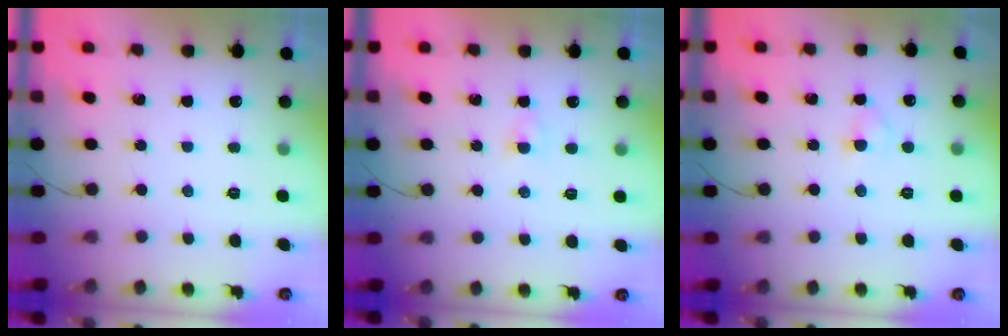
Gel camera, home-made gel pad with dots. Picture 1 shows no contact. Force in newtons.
{"total": 1.5, "press": 1.4, "slide": 0.6}
{"total": 3.0, "press": 2.7, "slide": 1.3}